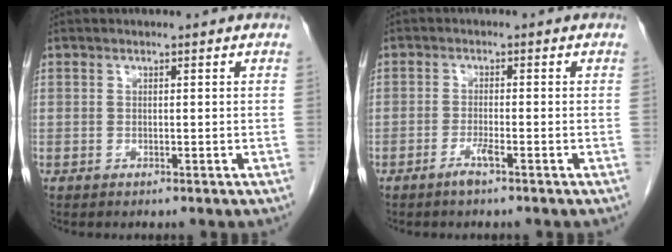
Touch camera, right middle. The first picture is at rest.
{"total": 2.1, "force": [-1.5, -0.1, 1.6], "torque": [-0.034, -0.002, -0.029]}